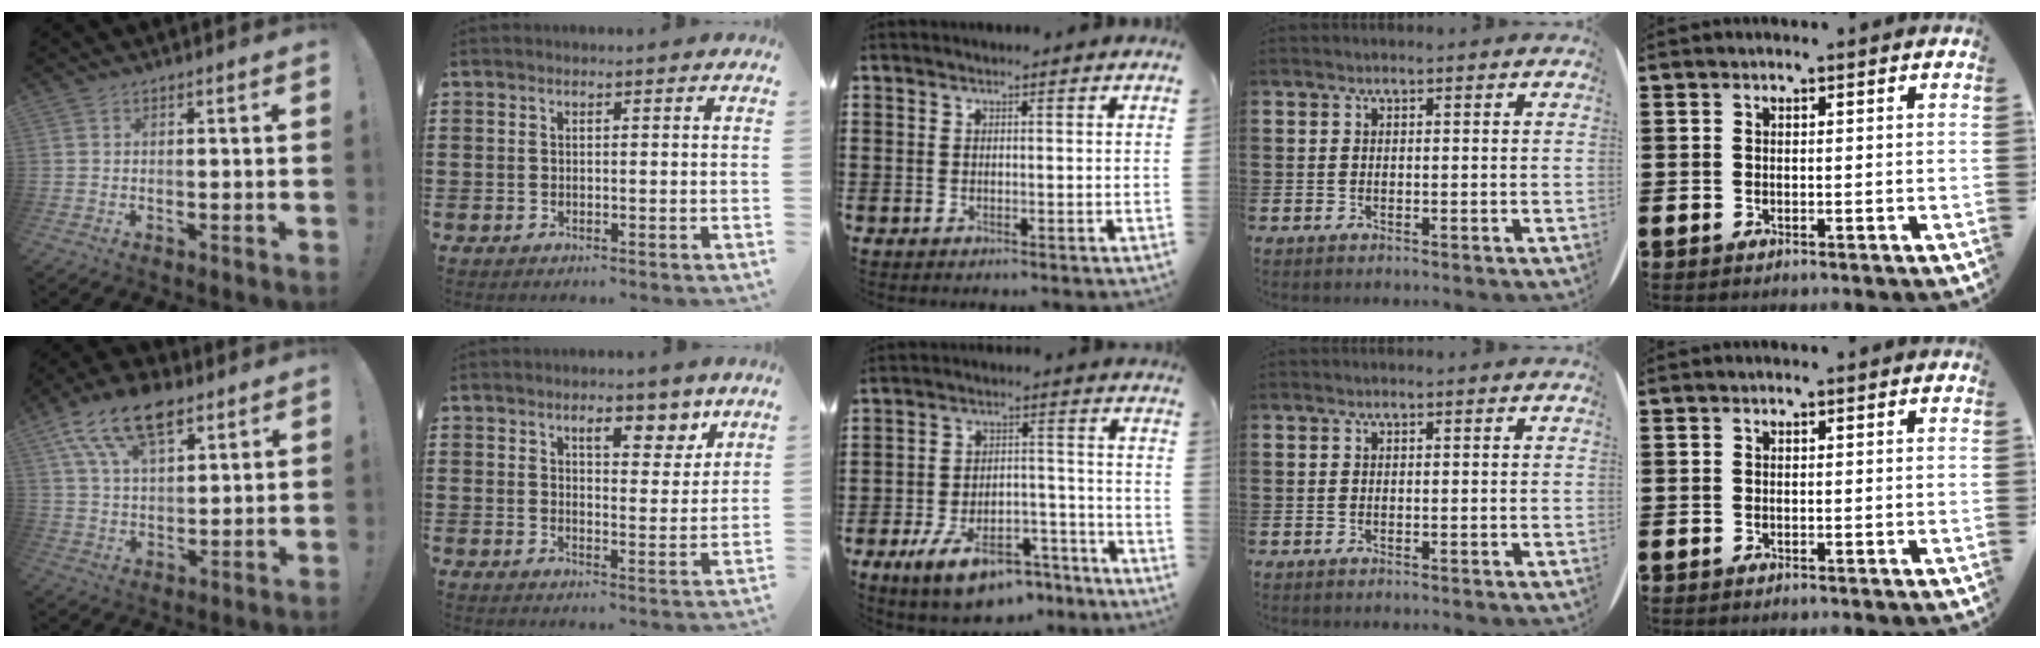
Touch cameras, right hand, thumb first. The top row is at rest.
{"thumb": {"total": 16.1, "force": [9.4, 8.1, 10.3], "torque": [-0.189, -0.043, 0.169]}, "index": {"total": 6.1, "force": [4.0, 2.7, 3.7], "torque": [-0.045, -0.006, 0.063]}, "middle": {"total": 9.4, "force": [-7.0, 3.1, 5.3], "torque": [-0.095, 0.022, -0.128]}}